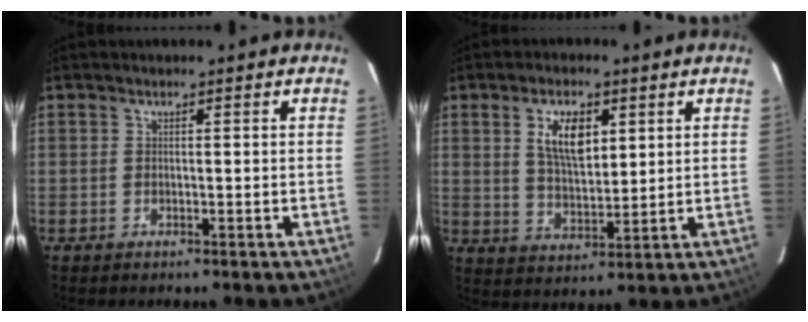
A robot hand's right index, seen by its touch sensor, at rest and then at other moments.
{"total": 8.5, "force": [3.2, 4.0, 6.8], "torque": [-0.122, 0.006, 0.063]}